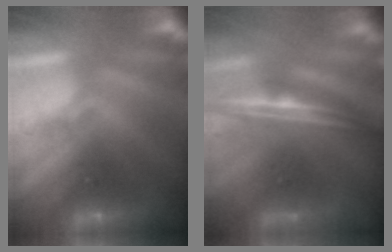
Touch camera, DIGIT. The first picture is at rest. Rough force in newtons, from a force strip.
{"total": 6.9}